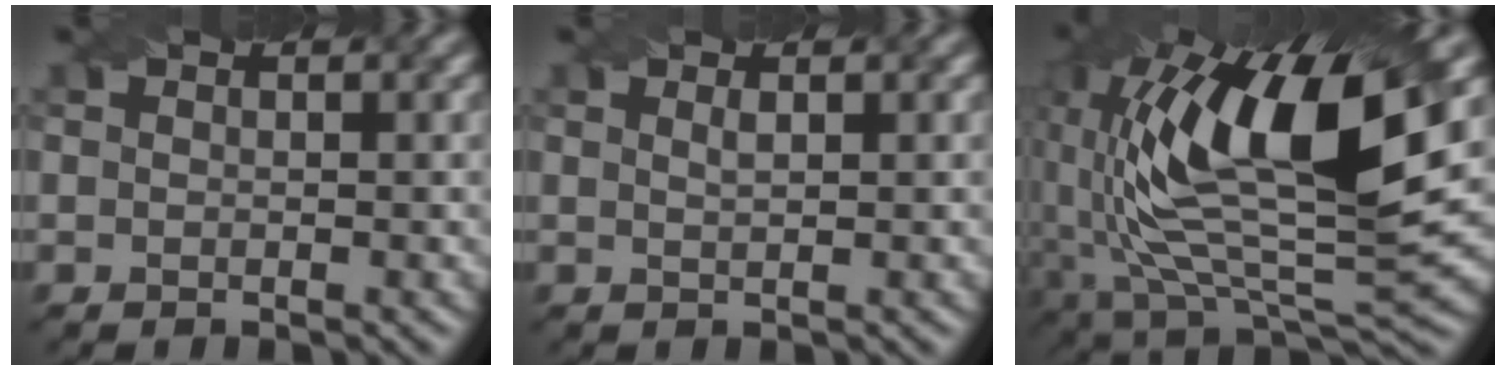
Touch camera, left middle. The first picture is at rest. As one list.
[{"total": 0.7, "force": [0.4, 0.2, 0.6], "torque": [-0.011, 0.001, 0.007]}, {"total": 15.6, "force": [3.5, 6.3, 13.8], "torque": [-0.262, -0.004, 0.051]}]